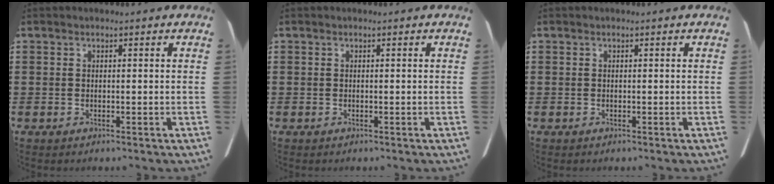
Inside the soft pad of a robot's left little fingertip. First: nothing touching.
{"total": 0.0}
{"total": 0.0}